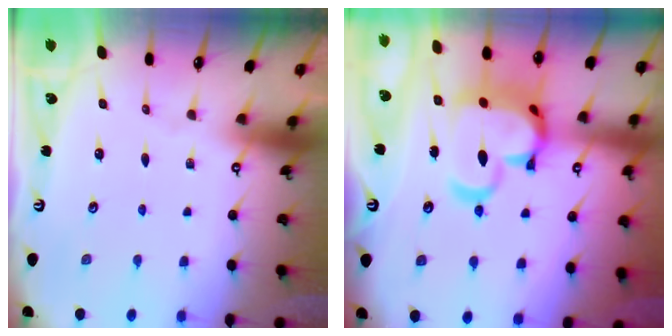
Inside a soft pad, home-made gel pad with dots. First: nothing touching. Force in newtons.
{"total": 12.1, "press": 12.0, "slide": 1.6}